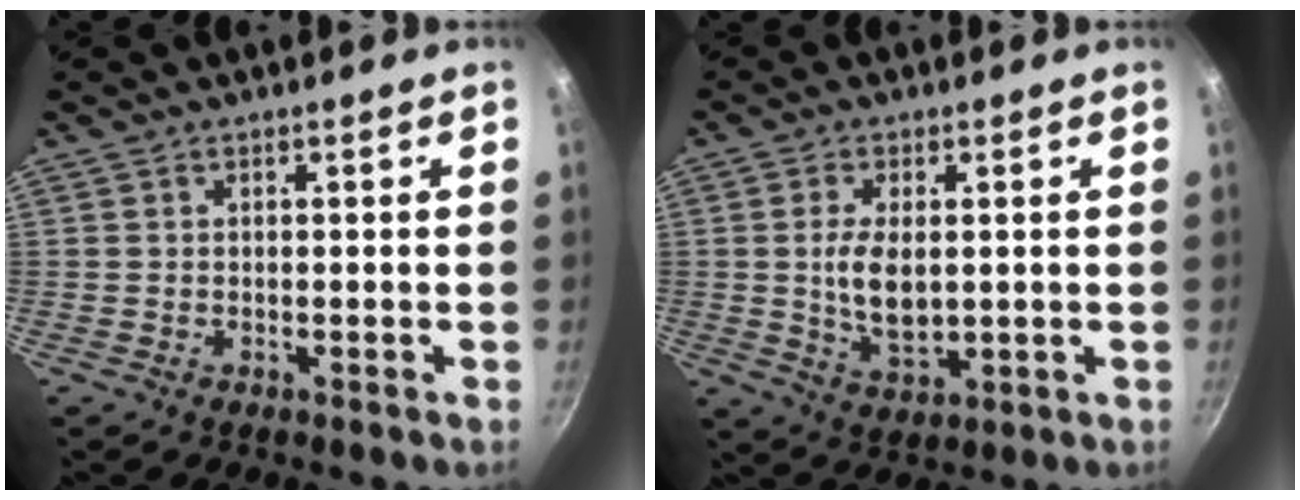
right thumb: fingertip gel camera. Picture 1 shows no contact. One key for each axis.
{"total": 7.8, "fx": 0.5, "fy": 3.9, "fz": 6.7, "tx": -0.125, "ty": -0.009, "tz": 0.017}